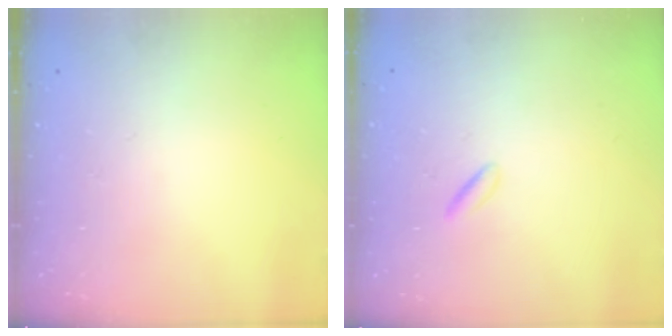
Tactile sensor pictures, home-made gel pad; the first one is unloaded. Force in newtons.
{"total": 0.9, "press": 0.6, "slide": 0.7}